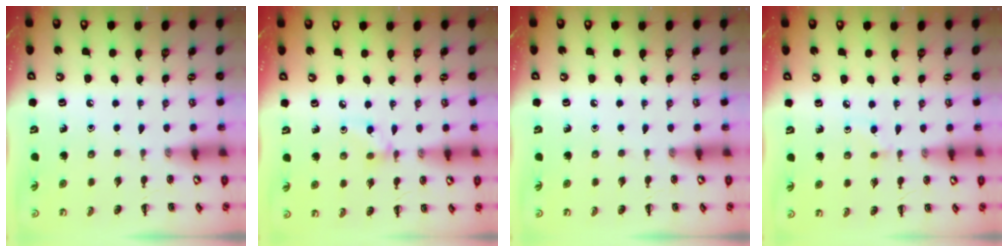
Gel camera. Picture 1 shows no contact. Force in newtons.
{"total": 3.9, "press": 3.6, "slide": 1.5}
{"total": 0.0}
{"total": 2.6, "press": 2.4, "slide": 1.1}